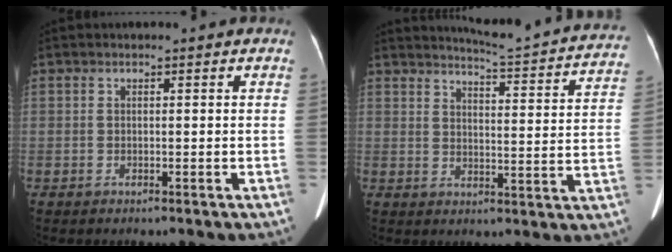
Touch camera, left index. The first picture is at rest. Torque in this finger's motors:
{"motor_torque": [-0.07, -0.86, -0.07, 0.01]}